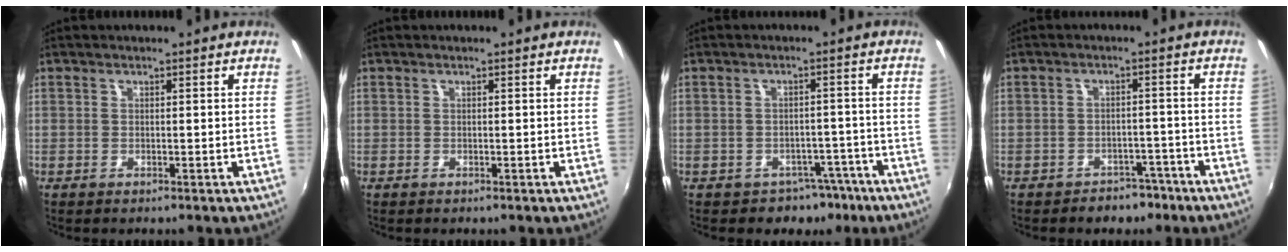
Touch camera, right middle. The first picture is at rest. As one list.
[{"total": 0.0}, {"total": 5.7, "force": [-3.9, 4.0, 0.9], "torque": [-0.018, 0.022, -0.043]}, {"total": 5.3, "force": [-3.9, 3.4, 1.1], "torque": [-0.026, 0.014, -0.046]}]